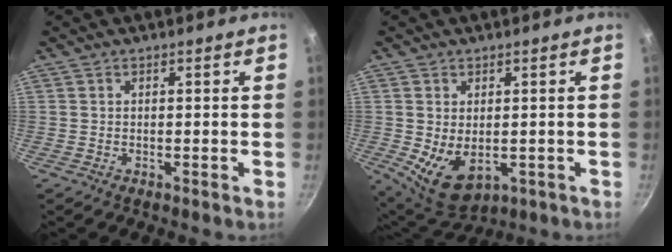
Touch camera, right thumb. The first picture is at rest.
{"total": 8.8, "force": [-0.9, 5.7, 6.7], "torque": [-0.101, -0.023, 0.007]}